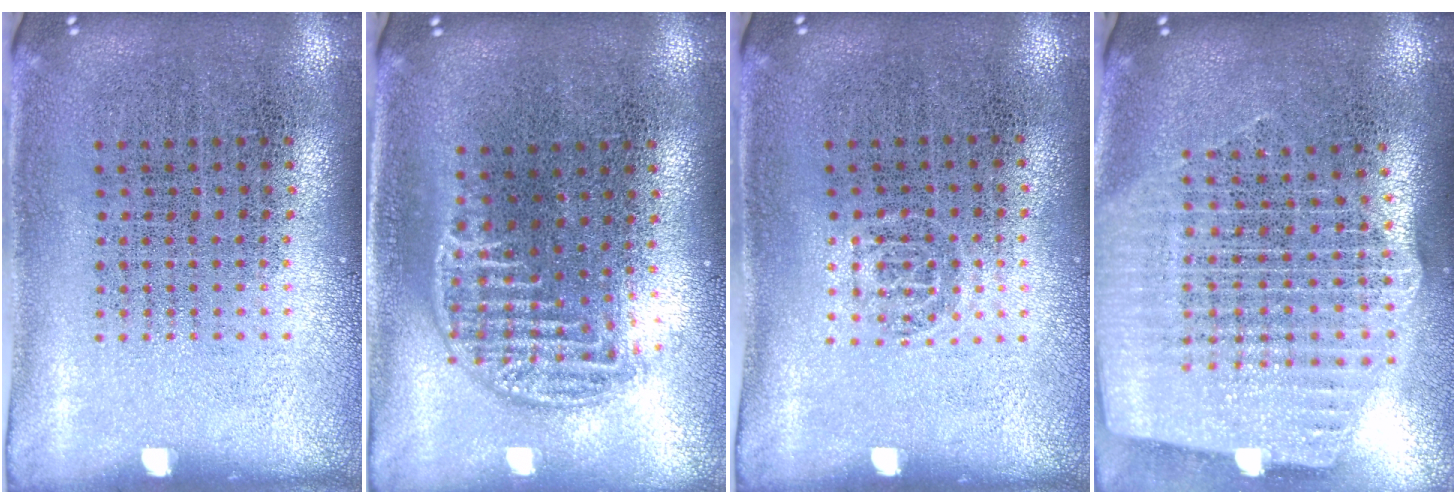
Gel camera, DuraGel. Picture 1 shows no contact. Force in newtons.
{"total": 1.1, "press": 1.0, "slide": 0.5}
{"total": 0.6, "press": 0.4, "slide": 0.4}
{"total": 2.6, "press": 2.2, "slide": 1.3}